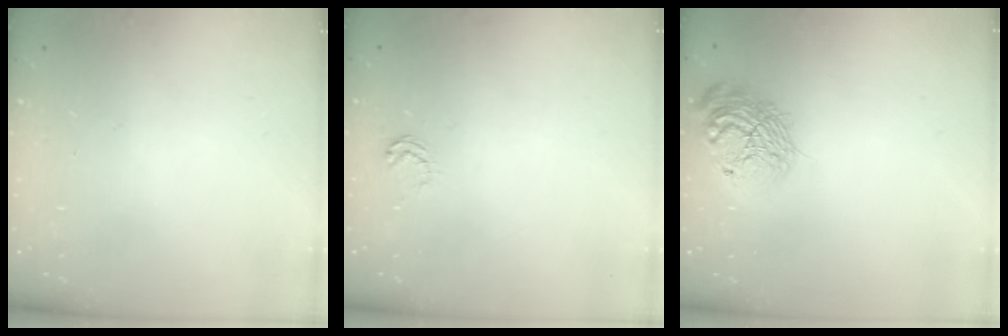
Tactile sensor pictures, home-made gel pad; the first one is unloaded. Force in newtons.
{"total": 4.3, "press": 4.2, "slide": 0.6}
{"total": 14.9, "press": 14.8, "slide": 1.2}